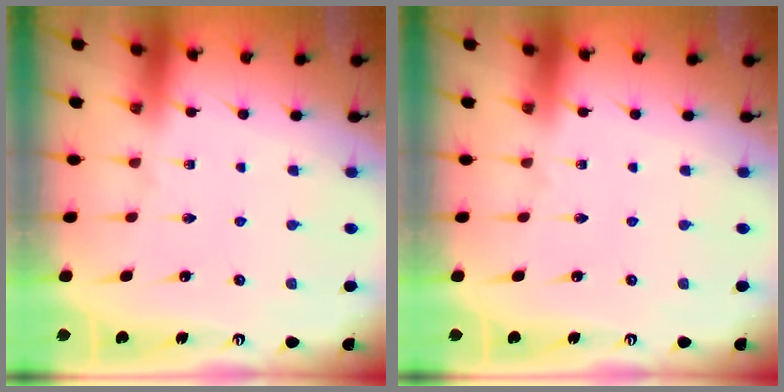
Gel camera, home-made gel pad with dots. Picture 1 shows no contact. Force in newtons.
{"total": 0.0}